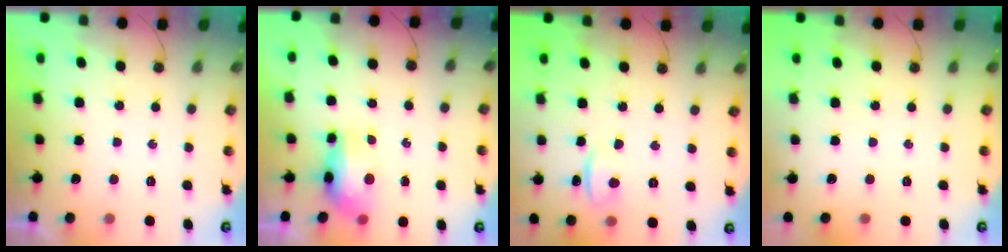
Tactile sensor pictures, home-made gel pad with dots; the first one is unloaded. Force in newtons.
{"total": 14.8, "press": 10.0, "slide": 10.8}
{"total": 1.6, "press": 1.2, "slide": 1.0}
{"total": 0.0}